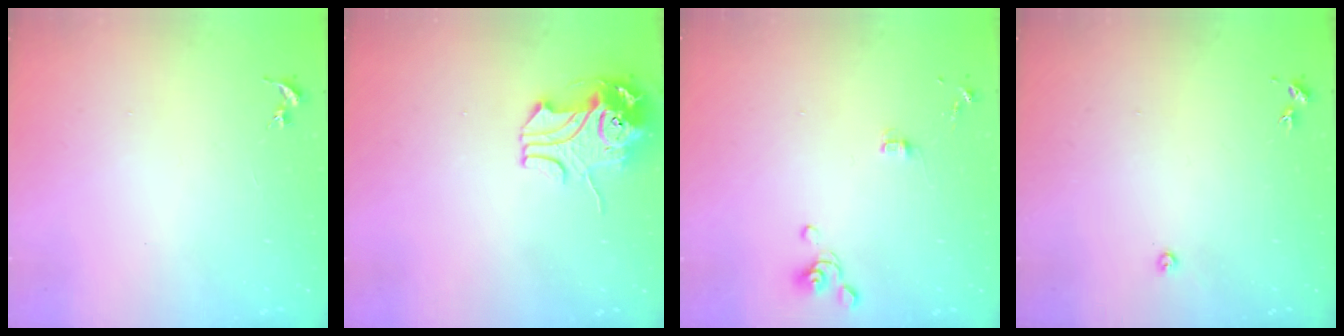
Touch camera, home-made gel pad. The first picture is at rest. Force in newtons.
{"total": 10.6, "press": 10.4, "slide": 1.7}
{"total": 4.1, "press": 3.9, "slide": 1.4}
{"total": 2.2, "press": 2.2, "slide": 0.3}